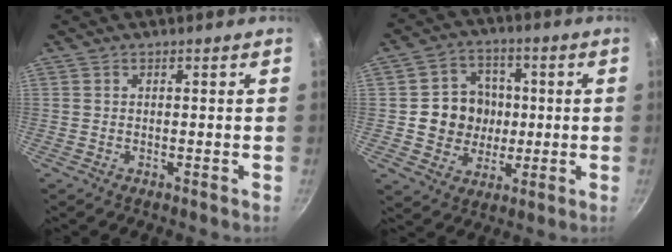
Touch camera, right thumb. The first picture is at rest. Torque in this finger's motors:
{"motor_torque": [1.16, 1.14, 0.97, -0.16, 0.05]}